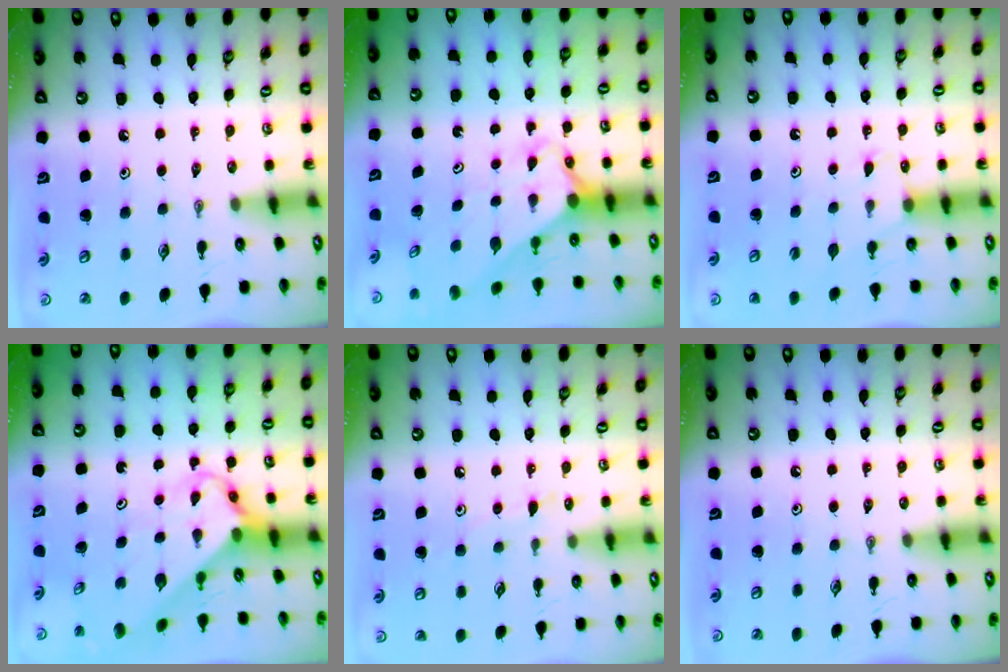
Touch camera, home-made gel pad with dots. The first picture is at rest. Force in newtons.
{"total": 2.7, "press": 2.7, "slide": 0.1}
{"total": 5.0, "press": 4.9, "slide": 0.6}
{"total": 4.4, "press": 4.4, "slide": 0.3}
{"total": 6.7, "press": 6.7, "slide": 0.8}
{"total": 0.0}